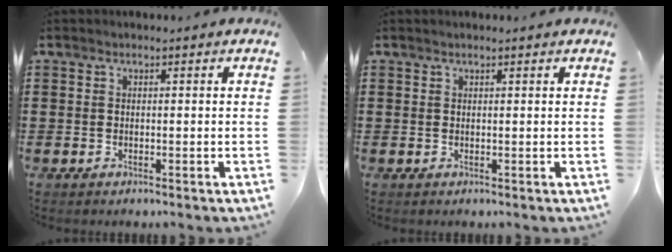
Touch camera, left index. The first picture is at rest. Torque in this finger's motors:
{"motor_torque": [2.14, 0.00, -0.03, -0.01]}